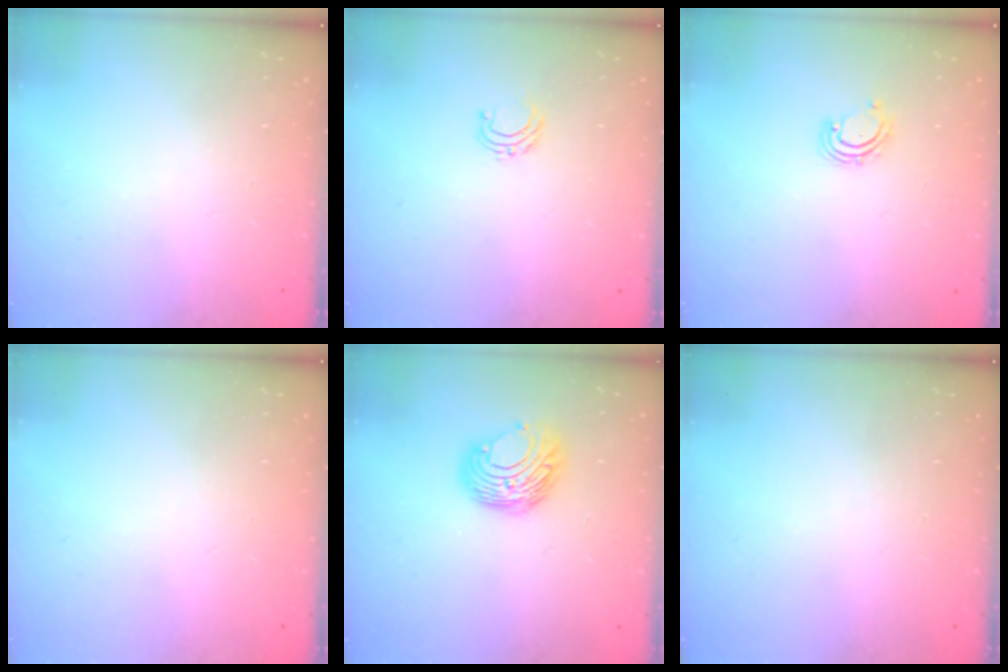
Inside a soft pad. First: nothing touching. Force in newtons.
{"total": 4.6, "press": 4.6, "slide": 0.4}
{"total": 2.9, "press": 2.9, "slide": 0.4}
{"total": 0.0}
{"total": 9.1, "press": 9.1, "slide": 0.4}
{"total": 0.0}